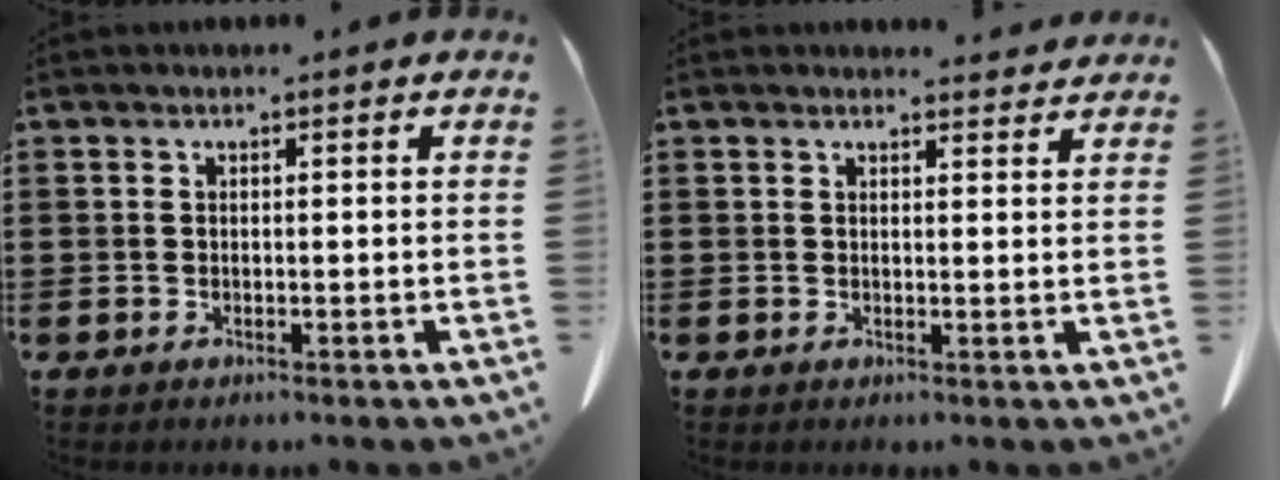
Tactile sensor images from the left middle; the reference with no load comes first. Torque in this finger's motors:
{"motor_torque": [-2.14, 0.00, 0.00, -0.02]}